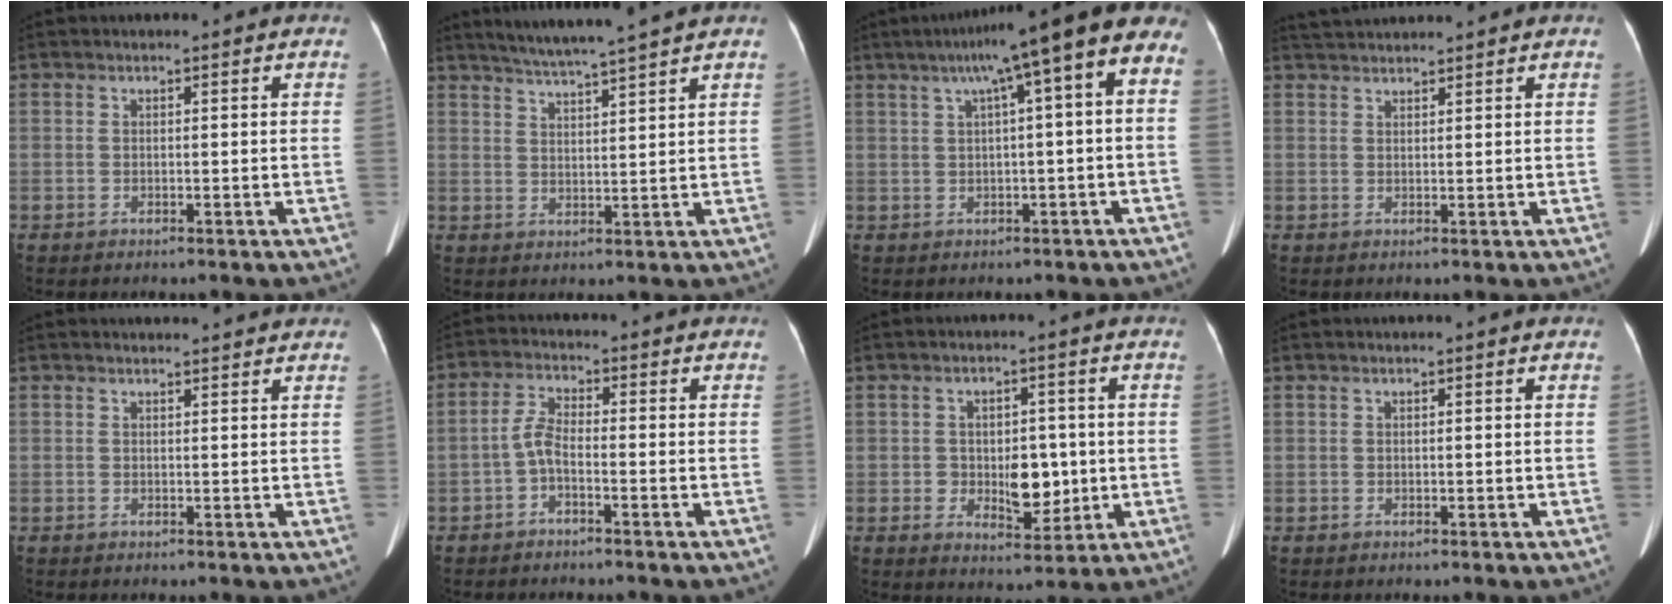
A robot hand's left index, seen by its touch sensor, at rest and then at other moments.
{"total": 8.6, "force": [7.6, -1.5, 3.7], "torque": [-0.065, 0.007, 0.116]}
{"total": 12.0, "force": [5.8, 0.6, 10.5], "torque": [-0.137, 0.047, 0.065]}
{"total": 4.0, "force": [4.0, -0.1, 0.8], "torque": [-0.015, 0.033, 0.073]}
{"total": 3.4, "force": [3.3, 0.7, 0.5], "torque": [-0.009, 0.015, 0.035]}
{"total": 3.3, "force": [-1.6, 1.1, 2.7], "torque": [-0.061, 0.009, -0.034]}
{"total": 6.3, "force": [-0.6, 3.8, 5.0], "torque": [-0.073, 0.003, -0.002]}
{"total": 0.0}